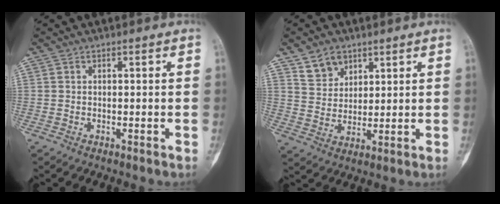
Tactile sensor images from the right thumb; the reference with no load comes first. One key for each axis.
{"total": 6.2, "fx": 4.1, "fy": 4.3, "fz": 1.8, "tx": -0.010, "ty": -0.027, "tz": 0.084}